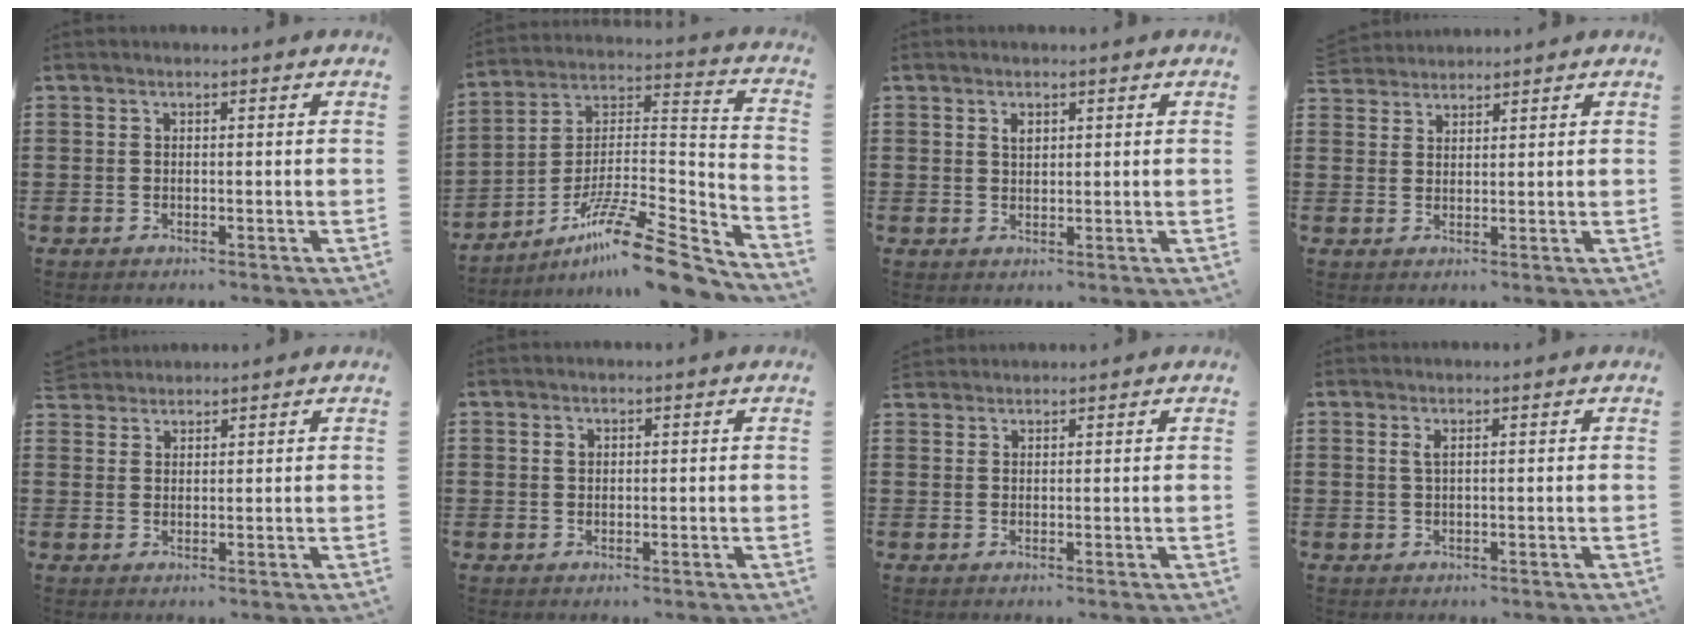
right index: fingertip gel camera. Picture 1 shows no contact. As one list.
[{"total": 15.1, "force": [-11.2, 1.9, 9.9], "torque": [-0.163, 0.029, -0.204]}, {"total": 1.5, "force": [0.8, 0.8, 1.0], "torque": [-0.022, 0.004, 0.013]}, {"total": 2.5, "force": [2.4, 0.4, -0.5], "torque": [0.002, -0.001, 0.048]}, {"total": 2.2, "force": [2.1, 0.5, -0.4], "torque": [0.001, 0.004, 0.043]}, {"total": 0.9, "force": [0.4, 0.7, 0.5], "torque": [-0.011, 0.003, 0.008]}, {"total": 1.4, "force": [1.3, 0.1, -0.4], "torque": [0.004, 0.002, 0.027]}, {"total": 1.1, "force": [0.4, 0.1, 1.0], "torque": [-0.021, 0.001, 0.007]}]